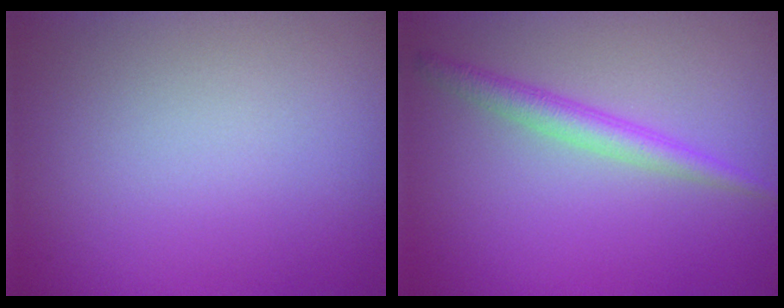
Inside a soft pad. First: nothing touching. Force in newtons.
{"total": 2.4, "press": 2.4, "slide": 0.0}